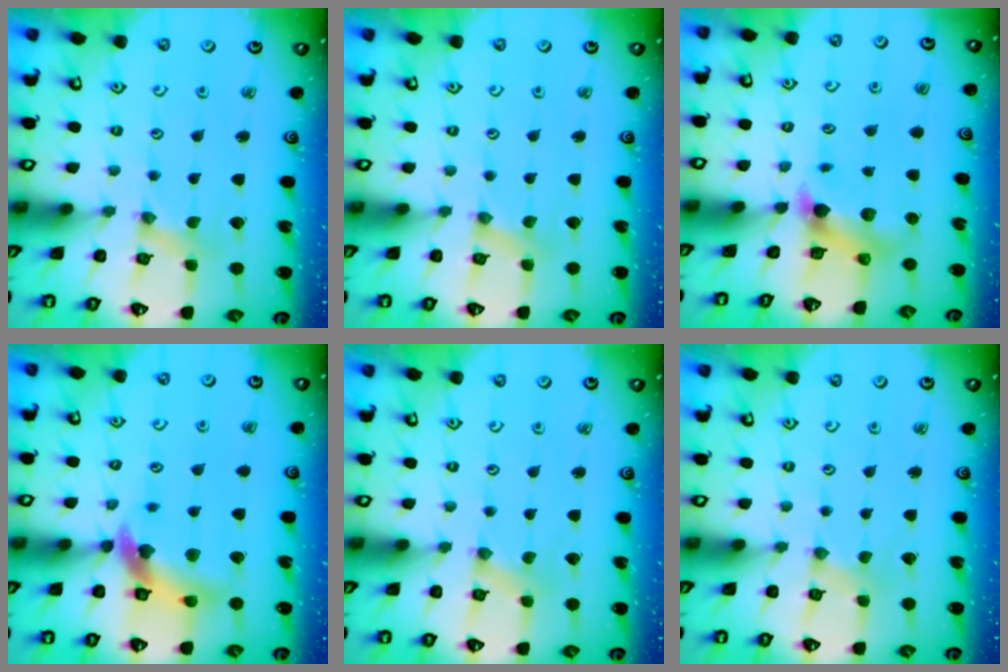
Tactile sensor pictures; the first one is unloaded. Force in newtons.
{"total": 0.7, "press": 0.7, "slide": 0.1}
{"total": 7.2, "press": 7.2, "slide": 0.6}
{"total": 10.7, "press": 10.6, "slide": 1.5}
{"total": 0.0}
{"total": 0.0}